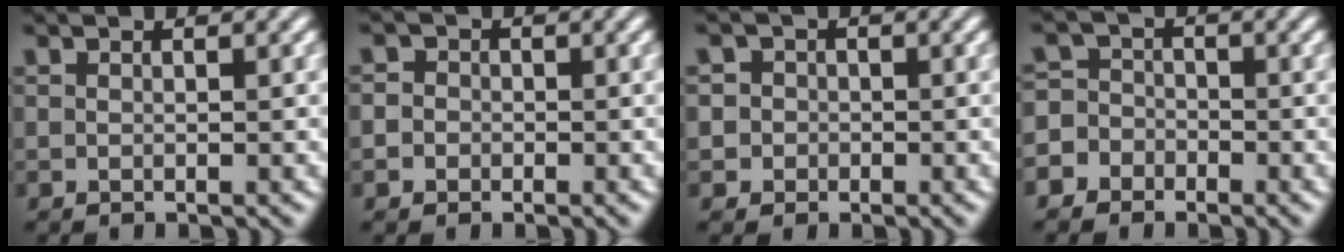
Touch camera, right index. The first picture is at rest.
{"total": 1.7, "force": [-0.6, 1.6, 0.0], "torque": [0.004, -0.001, -0.018]}
{"total": 3.8, "force": [-0.7, 3.7, 0.7], "torque": [-0.016, -0.007, -0.019]}
{"total": 6.1, "force": [-2.3, 5.6, 0.9], "torque": [-0.017, -0.019, -0.046]}